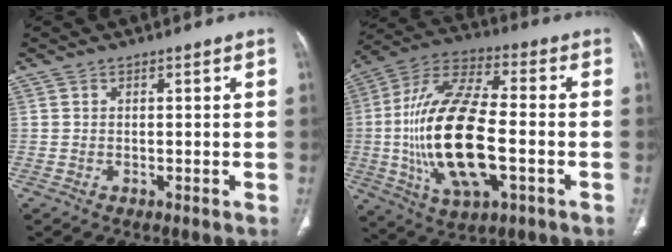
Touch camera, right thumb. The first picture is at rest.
{"total": 22.4, "force": [-3.4, 9.3, 20.1], "torque": [-0.406, 0.018, -0.055]}